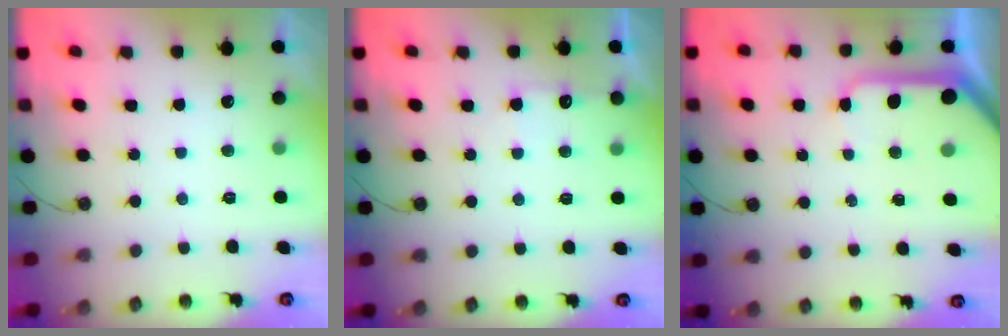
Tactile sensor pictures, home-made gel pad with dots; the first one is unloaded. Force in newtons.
{"total": 6.2, "press": 6.1, "slide": 0.9}
{"total": 10.3, "press": 10.2, "slide": 1.2}